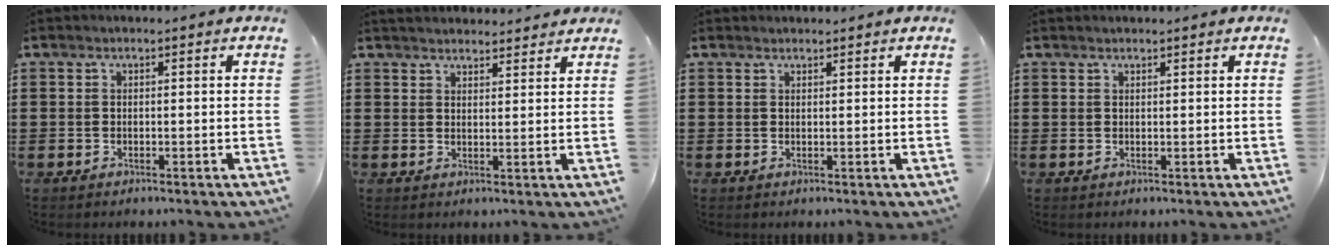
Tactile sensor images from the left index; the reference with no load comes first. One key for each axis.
{"total": 2.6, "fx": 2.6, "fy": 0.4, "fz": 0.0, "tx": -0.007, "ty": -0.004, "tz": 0.049}
{"total": 1.0, "fx": 1.0, "fy": 0.3, "fz": -0.1, "tx": -0.001, "ty": 0.000, "tz": 0.020}
{"total": 0.7, "fx": 0.7, "fy": 0.1, "fz": 0.1, "tx": -0.004, "ty": 0.000, "tz": 0.014}